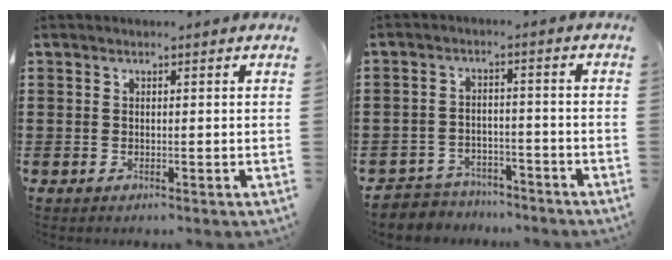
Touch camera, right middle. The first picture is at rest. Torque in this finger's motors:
{"motor_torque": [2.14, 0.00, 0.01, 0.02]}